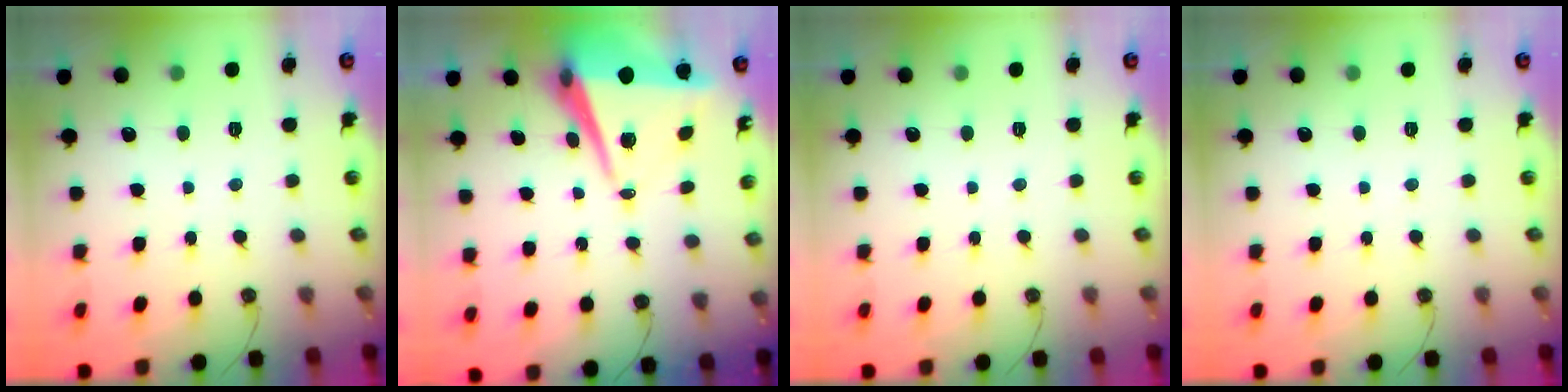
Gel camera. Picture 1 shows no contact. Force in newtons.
{"total": 9.8, "press": 8.8, "slide": 4.2}
{"total": 0.0}
{"total": 0.0}